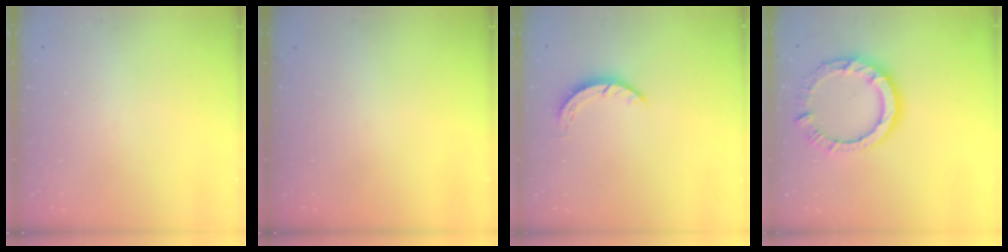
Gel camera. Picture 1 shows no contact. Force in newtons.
{"total": 0.0}
{"total": 3.1, "press": 3.0, "slide": 0.4}
{"total": 11.7, "press": 11.6, "slide": 1.4}